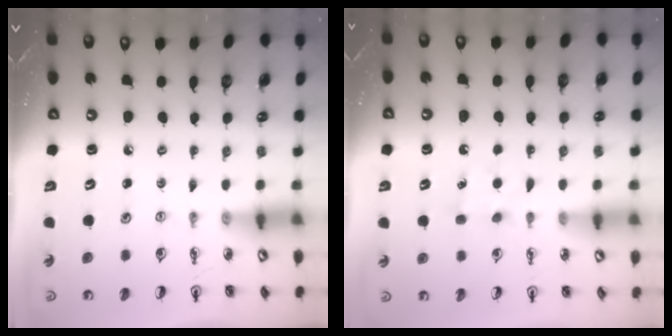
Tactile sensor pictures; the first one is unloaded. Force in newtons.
{"total": 5.2, "press": 5.1, "slide": 0.6}